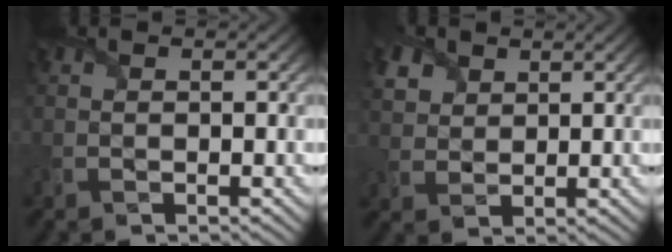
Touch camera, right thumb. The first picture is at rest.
{"total": 3.8, "force": [2.3, 2.7, 1.5], "torque": [-0.059, 0.006, 0.042]}